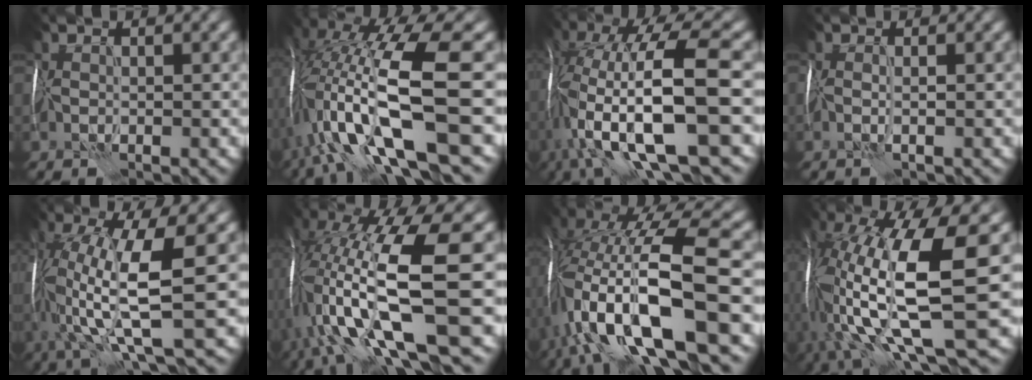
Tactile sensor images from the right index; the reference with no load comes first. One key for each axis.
{"total": 15.0, "fx": -2.6, "fy": 4.4, "fz": 14.1, "tx": -0.264, "ty": 0.008, "tz": -0.030}
{"total": 15.2, "fx": -3.1, "fy": 4.5, "fz": 14.2, "tx": -0.254, "ty": 0.003, "tz": -0.046}
{"total": 0.8, "fx": -0.2, "fy": -0.1, "fz": 0.7, "tx": -0.011, "ty": -0.003, "tz": -0.004}
{"total": 11.6, "fx": 0.3, "fy": 3.3, "fz": 11.1, "tx": -0.206, "ty": -0.010, "tz": 0.012}
{"total": 15.6, "fx": -1.3, "fy": 4.4, "fz": 14.9, "tx": -0.293, "ty": 0.000, "tz": -0.003}
{"total": 15.6, "fx": -4.3, "fy": 5.1, "fz": 14.1, "tx": -0.253, "ty": 0.002, "tz": -0.067}
{"total": 15.7, "fx": 0.2, "fy": 5.2, "fz": 14.8, "tx": -0.305, "ty": -0.010, "tz": 0.025}